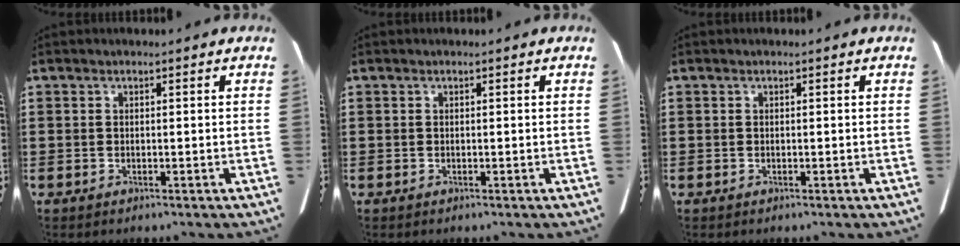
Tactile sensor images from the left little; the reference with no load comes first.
{"total": 0.0}
{"total": 0.0}